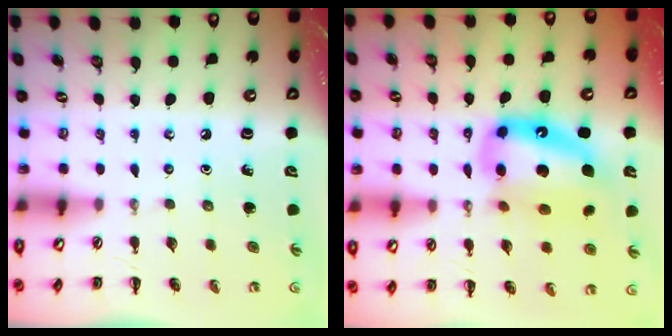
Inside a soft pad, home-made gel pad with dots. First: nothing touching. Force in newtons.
{"total": 16.9, "press": 16.4, "slide": 4.3}